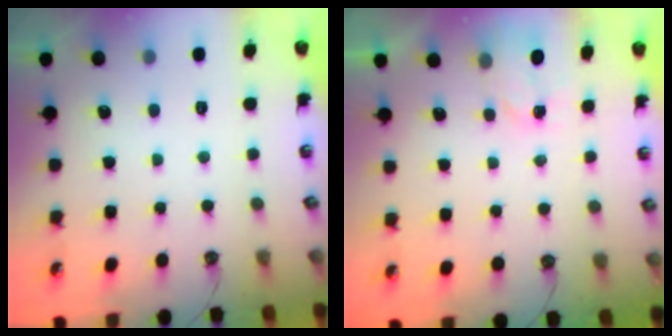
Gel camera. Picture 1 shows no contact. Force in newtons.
{"total": 2.2, "press": 2.2, "slide": 0.2}